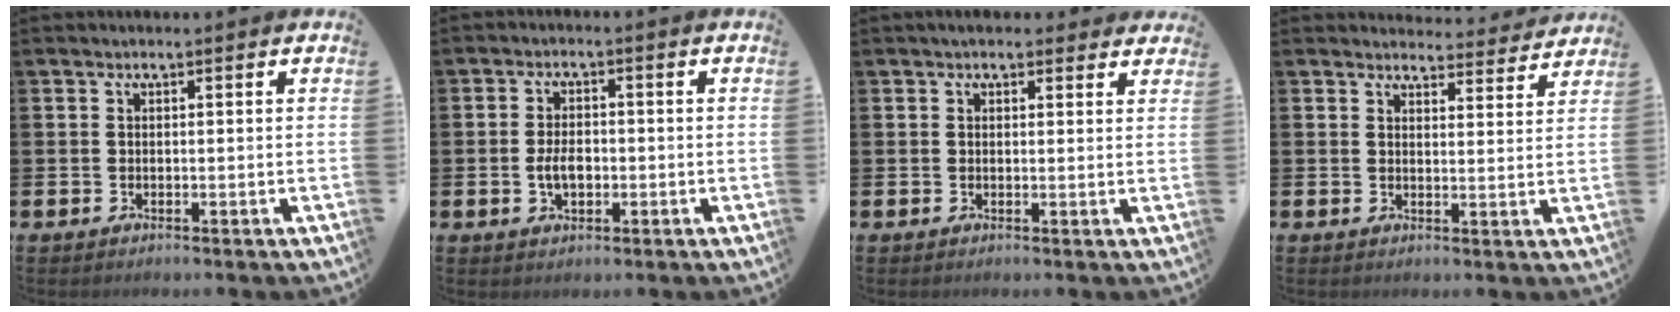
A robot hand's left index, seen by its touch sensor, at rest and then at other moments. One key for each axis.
{"total": 3.4, "fx": -0.5, "fy": 2.0, "fz": 2.7, "tx": -0.038, "ty": -0.001, "tz": -0.013}
{"total": 2.1, "fx": 1.9, "fy": 0.7, "fz": 0.2, "tx": 0.000, "ty": -0.006, "tz": 0.033}
{"total": 3.8, "fx": 3.8, "fy": 0.6, "fz": 0.0, "tx": 0.004, "ty": -0.028, "tz": 0.065}